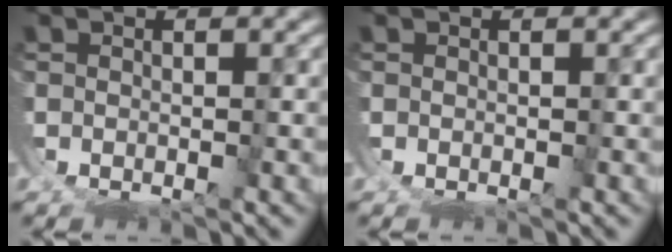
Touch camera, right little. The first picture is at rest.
{"total": 0.0}